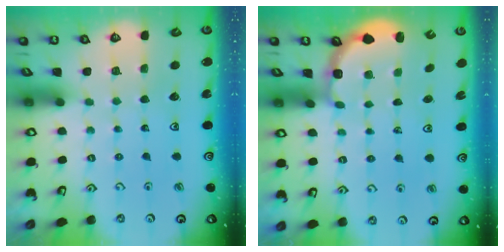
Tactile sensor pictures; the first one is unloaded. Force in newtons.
{"total": 3.0, "press": 2.3, "slide": 1.8}